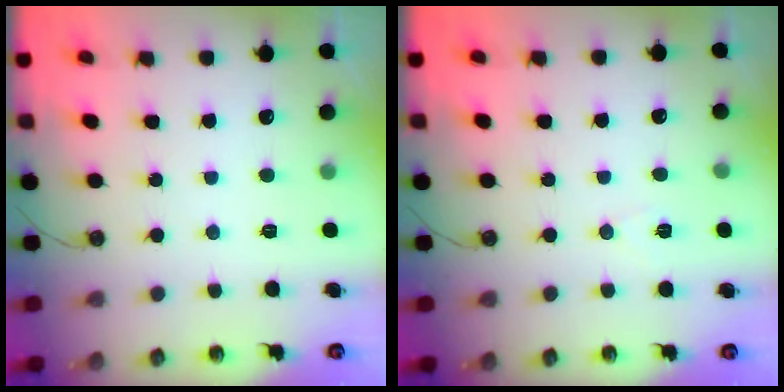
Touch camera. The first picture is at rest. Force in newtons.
{"total": 5.0, "press": 3.3, "slide": 3.7}